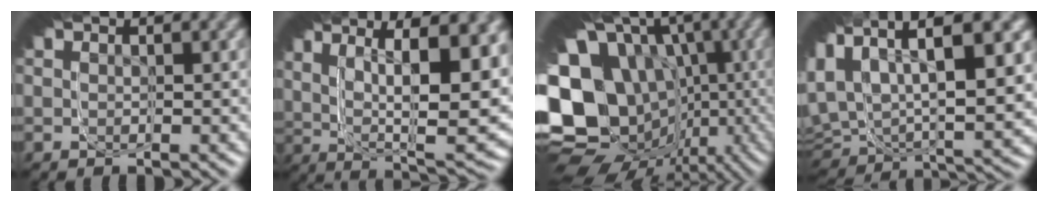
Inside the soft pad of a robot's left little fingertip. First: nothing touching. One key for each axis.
{"total": 16.0, "fx": 3.1, "fy": 9.2, "fz": 12.8, "tx": -0.211, "ty": 0.029, "tz": 0.029}
{"total": 23.1, "fx": -5.6, "fy": 15.1, "fz": 16.6, "tx": -0.256, "ty": -0.054, "tz": -0.075}
{"total": 13.6, "fx": 2.4, "fy": 9.8, "fz": 9.1, "tx": -0.180, "ty": 0.012, "tz": 0.017}